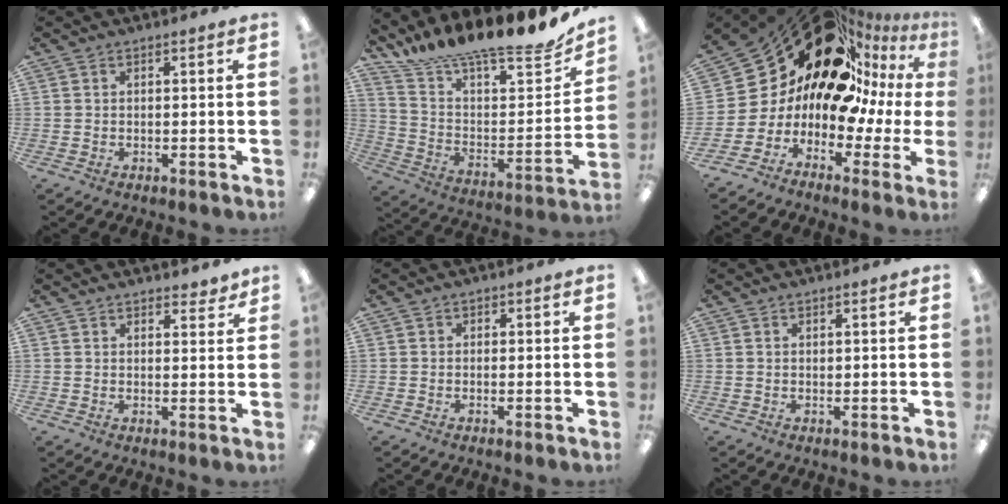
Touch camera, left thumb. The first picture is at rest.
{"total": 16.4, "force": [14.6, 3.5, 6.6], "torque": [-0.102, -0.122, 0.244]}
{"total": 22.7, "force": [13.0, 13.8, 12.6], "torque": [-0.212, -0.133, 0.249]}
{"total": 2.8, "force": [2.6, 0.8, 0.5], "torque": [0.004, -0.016, 0.045]}
{"total": 0.6, "force": [0.1, 0.6, 0.0], "torque": [0.000, 0.004, 0.000]}
{"total": 0.7, "force": [0.5, 0.3, 0.4], "torque": [-0.008, 0.003, 0.009]}